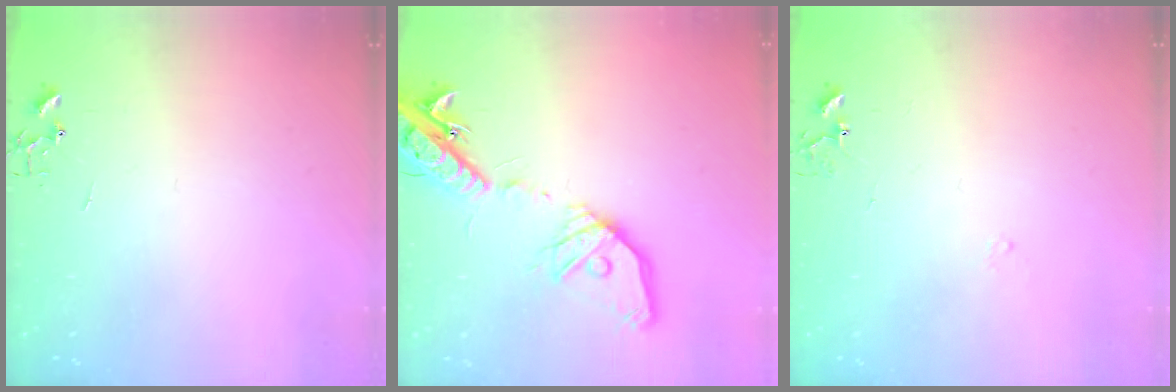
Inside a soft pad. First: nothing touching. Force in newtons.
{"total": 20.1, "press": 19.7, "slide": 3.9}
{"total": 6.8, "press": 6.8, "slide": 0.5}